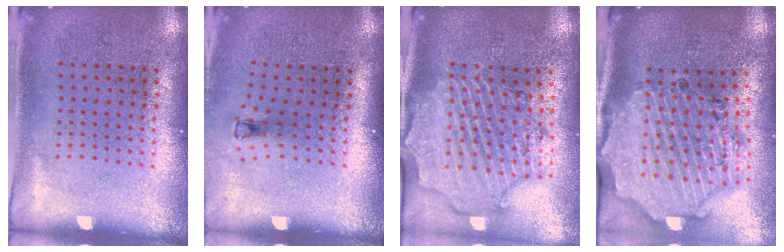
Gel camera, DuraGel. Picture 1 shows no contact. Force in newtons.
{"total": 0.7, "press": 0.3, "slide": 0.6}
{"total": 2.8, "press": 2.5, "slide": 1.3}
{"total": 2.7, "press": 2.5, "slide": 1.1}